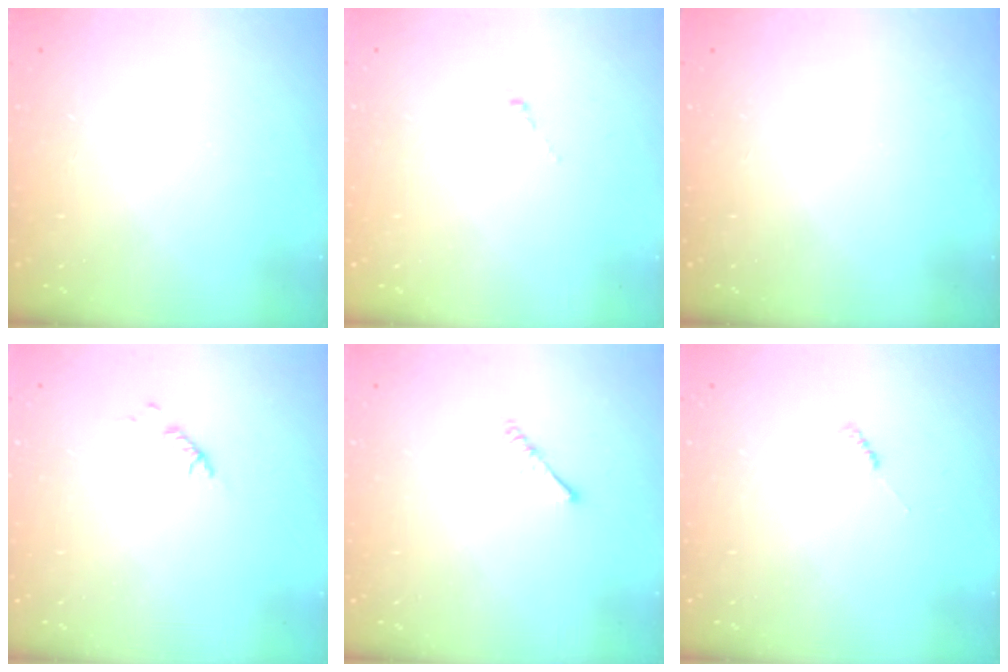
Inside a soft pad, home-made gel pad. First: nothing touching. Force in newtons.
{"total": 0.0}
{"total": 0.0}
{"total": 2.9, "press": 2.9, "slide": 0.6}
{"total": 1.6, "press": 1.6, "slide": 0.4}
{"total": 1.9, "press": 1.9, "slide": 0.3}